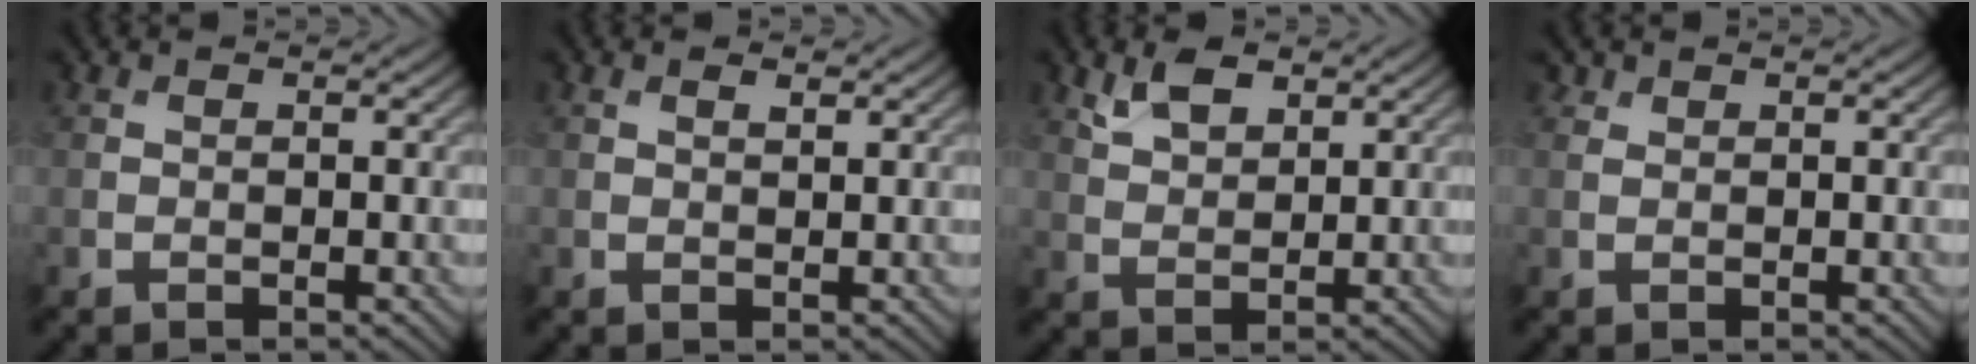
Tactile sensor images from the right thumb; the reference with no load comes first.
{"total": 1.0, "force": [0.7, 0.3, 0.7], "torque": [-0.016, -0.002, 0.012]}
{"total": 4.1, "force": [2.7, 2.0, 2.4], "torque": [-0.056, -0.001, 0.055]}
{"total": 1.0, "force": [0.9, 0.4, 0.3], "torque": [-0.009, 0.001, 0.020]}